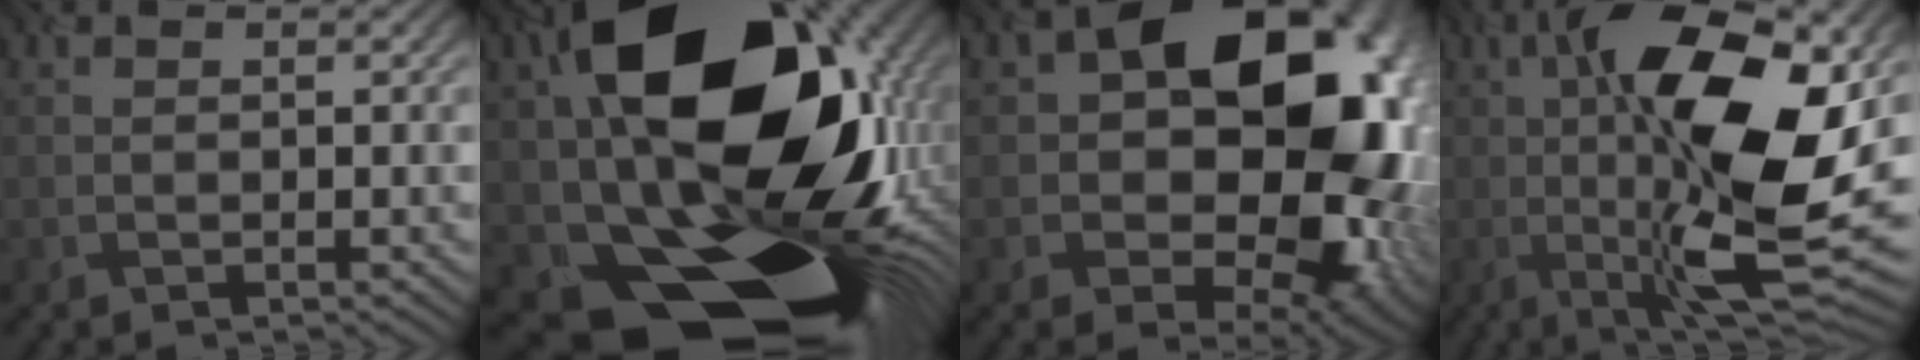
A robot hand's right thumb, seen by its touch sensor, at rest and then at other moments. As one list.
[{"total": 23.9, "force": [0.7, 16.3, 17.4], "torque": [-0.325, -0.062, 0.039]}, {"total": 20.4, "force": [2.4, 14.4, 14.3], "torque": [-0.184, -0.032, 0.064]}, {"total": 18.4, "force": [0.4, 5.7, 17.5], "torque": [-0.289, 0.019, 0.000]}]